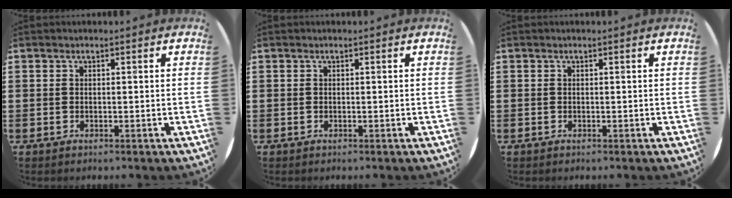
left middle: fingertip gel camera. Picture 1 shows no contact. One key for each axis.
{"total": 0.0}
{"total": 0.0}